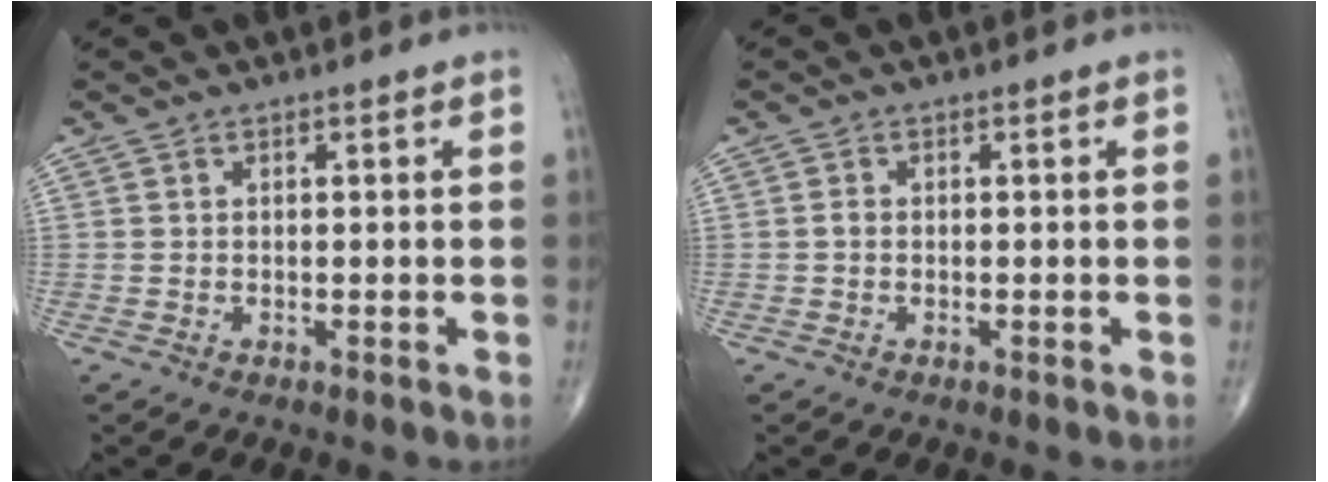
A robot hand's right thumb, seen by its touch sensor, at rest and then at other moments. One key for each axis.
{"total": 0.9, "fx": -0.2, "fy": 0.6, "fz": 0.6, "tx": -0.008, "ty": 0.001, "tz": -0.006}